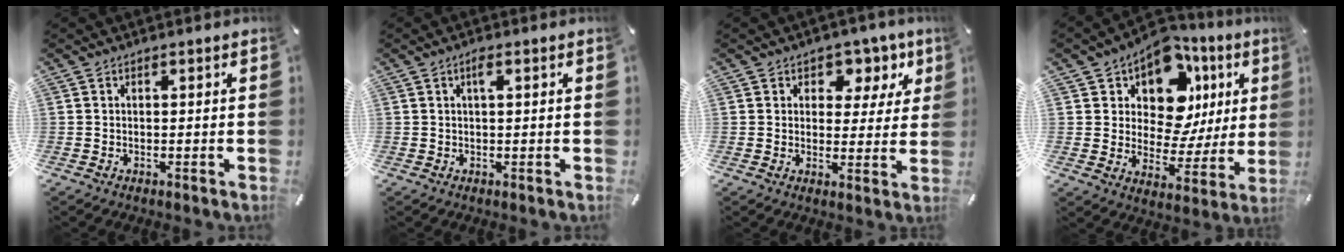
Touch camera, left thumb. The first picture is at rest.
{"total": 1.9, "force": [0.6, 0.5, 1.8], "torque": [-0.036, 0.005, 0.009]}
{"total": 7.4, "force": [4.0, 5.4, 3.3], "torque": [-0.026, -0.033, 0.062]}
{"total": 12.7, "force": [6.8, 8.5, 6.4], "torque": [-0.100, -0.062, 0.117]}